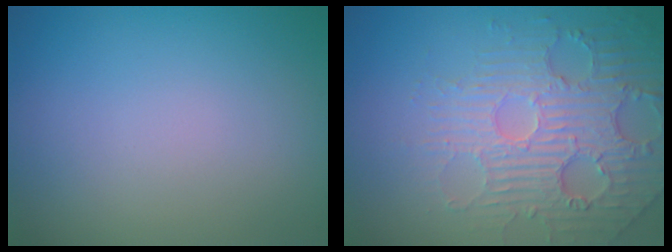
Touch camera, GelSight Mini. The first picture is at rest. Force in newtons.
{"total": 4.8, "press": 4.3, "slide": 2.2}